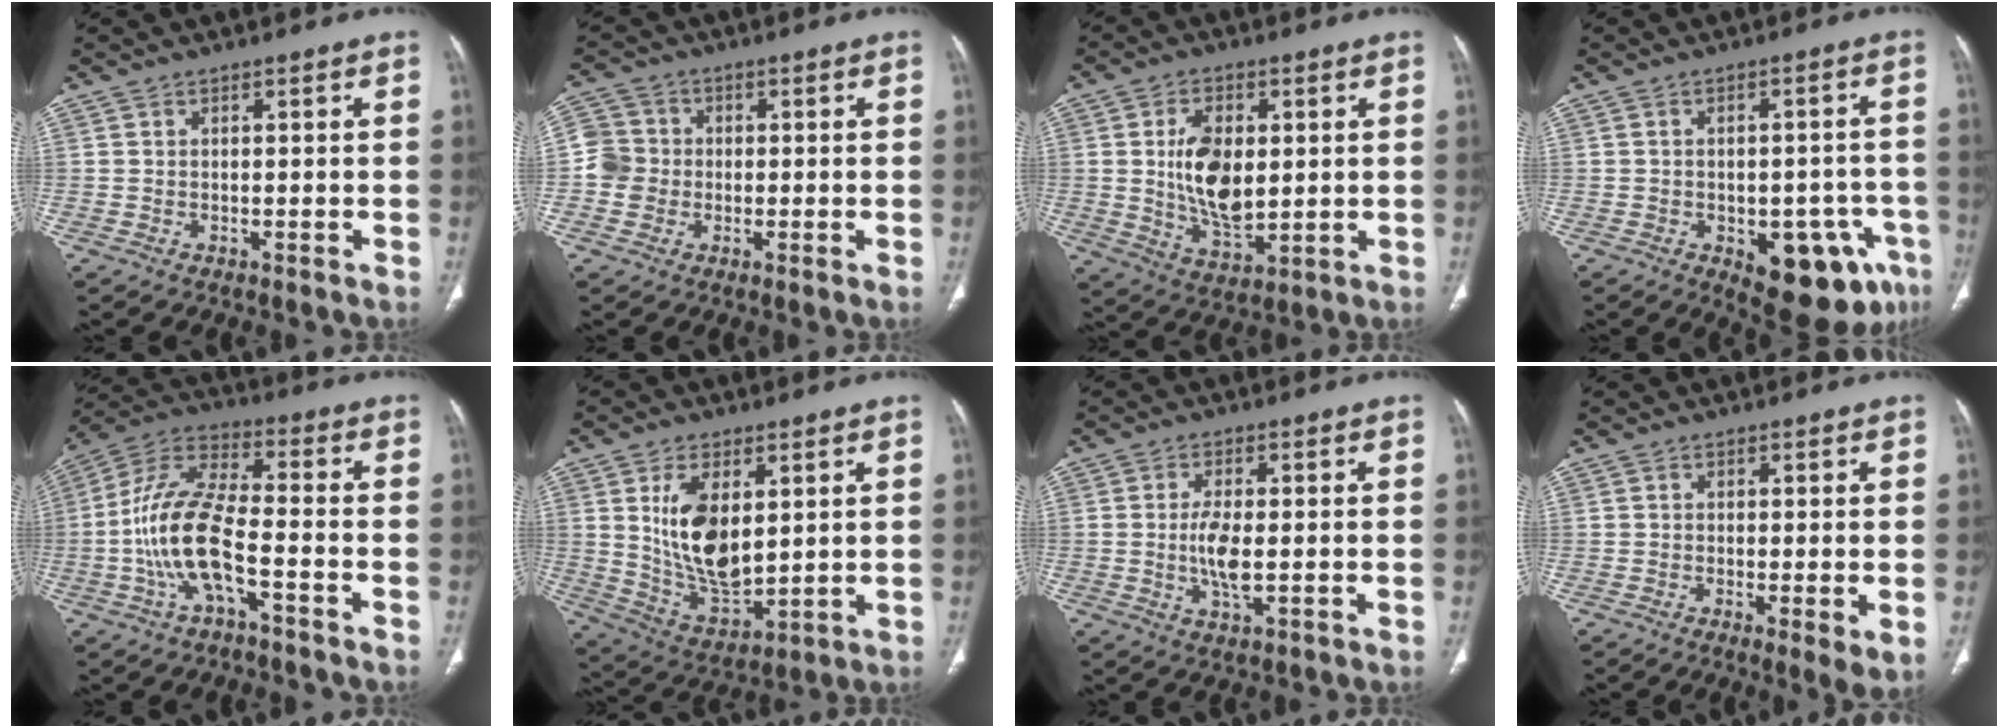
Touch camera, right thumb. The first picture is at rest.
{"total": 5.8, "force": [-0.6, 5.6, 1.3], "torque": [-0.008, 0.012, -0.020]}
{"total": 12.0, "force": [1.3, 6.9, 9.8], "torque": [-0.159, -0.015, 0.033]}
{"total": 14.6, "force": [-6.4, 7.2, 11.0], "torque": [-0.101, 0.026, -0.068]}
{"total": 14.3, "force": [-4.1, 5.3, 12.7], "torque": [-0.268, 0.043, -0.080]}
{"total": 14.0, "force": [3.3, 7.5, 11.3], "torque": [-0.192, -0.026, 0.077]}
{"total": 5.9, "force": [-0.5, 2.3, 5.4], "torque": [-0.114, -0.006, -0.009]}
{"total": 4.2, "force": [-0.7, 1.1, 4.0], "torque": [-0.070, -0.015, -0.015]}